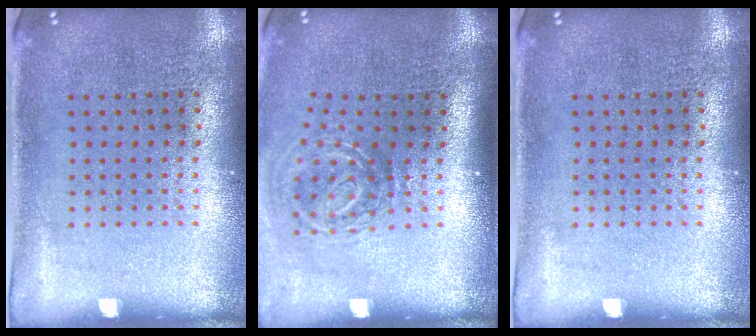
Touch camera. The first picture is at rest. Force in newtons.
{"total": 2.0, "press": 1.2, "slide": 1.6}
{"total": 0.0}